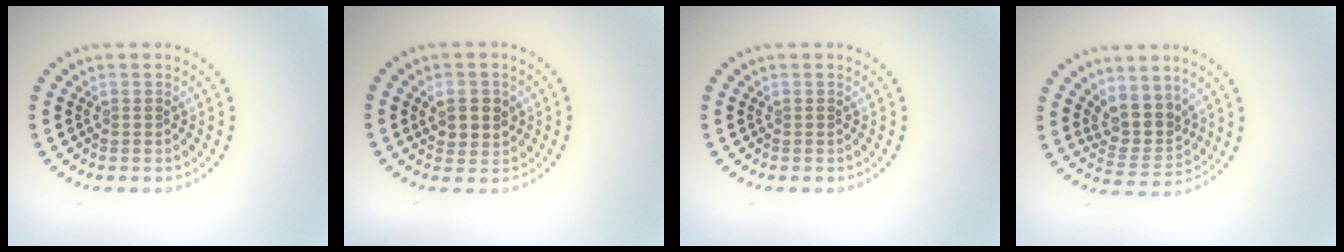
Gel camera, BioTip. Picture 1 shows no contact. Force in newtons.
{"total": 2.6, "press": 2.6, "slide": 0.7}
{"total": 0.0}
{"total": 3.8, "press": 3.1, "slide": 2.1}